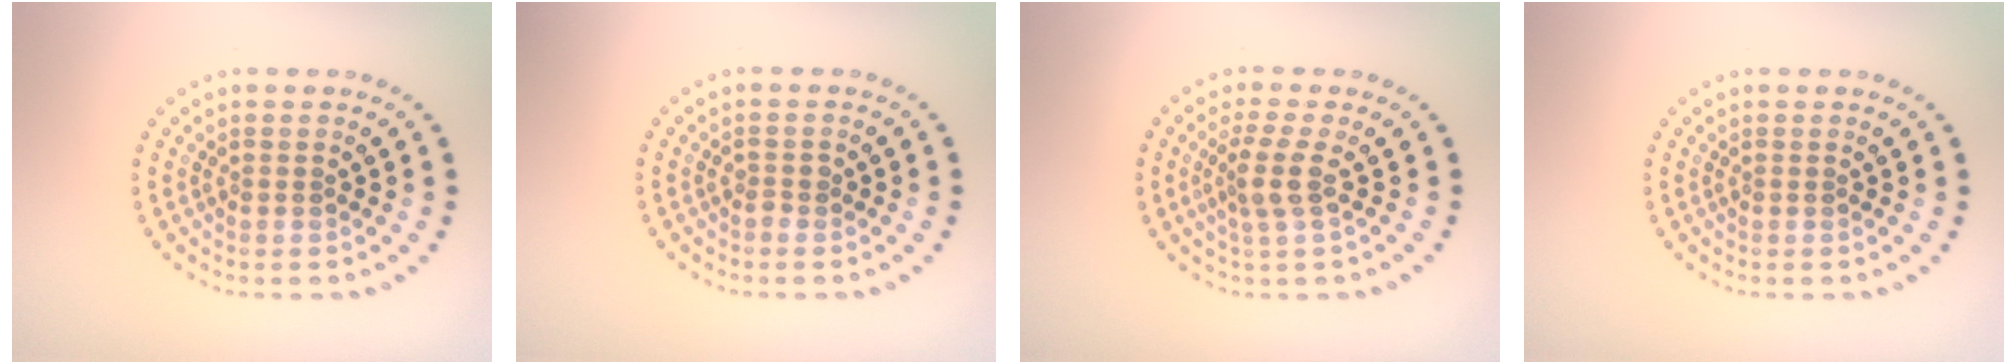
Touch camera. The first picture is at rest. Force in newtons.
{"total": 0.5, "press": 0.5, "slide": 0.1}
{"total": 2.4, "press": 1.9, "slide": 1.5}
{"total": 0.0}